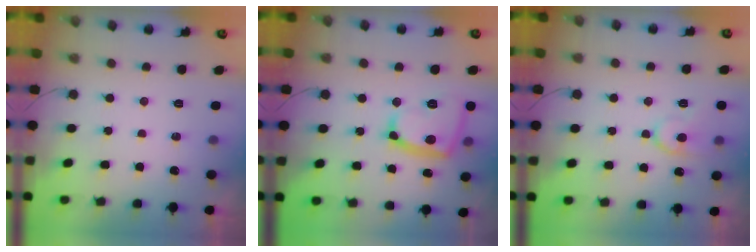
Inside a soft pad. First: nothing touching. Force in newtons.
{"total": 15.2, "press": 15.1, "slide": 1.4}
{"total": 10.9, "press": 10.9, "slide": 0.8}